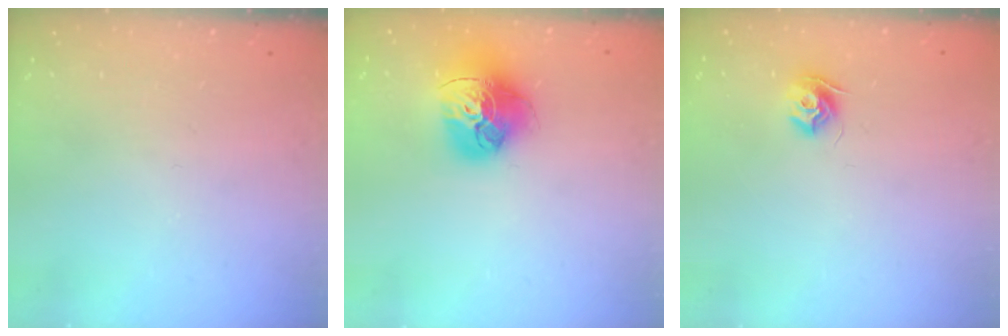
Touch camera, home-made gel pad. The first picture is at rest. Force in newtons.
{"total": 17.8, "press": 17.8, "slide": 1.6}
{"total": 8.1, "press": 8.1, "slide": 0.1}